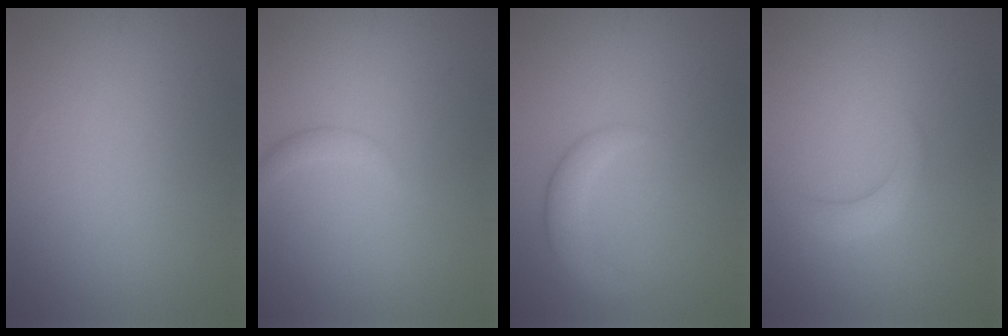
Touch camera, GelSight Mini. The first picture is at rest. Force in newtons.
{"total": 1.0, "press": 1.0, "slide": 0.1}
{"total": 2.6, "press": 2.6, "slide": 0.1}
{"total": 2.1, "press": 2.0, "slide": 0.3}